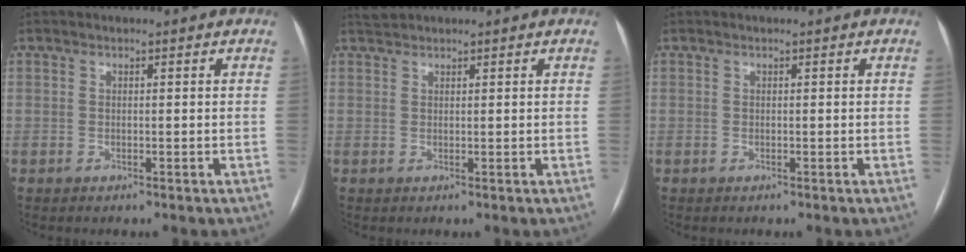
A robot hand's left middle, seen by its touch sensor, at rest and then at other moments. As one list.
[{"total": 1.2, "force": [1.2, 0.1, 0.0], "torque": [-0.006, 0.012, 0.029]}, {"total": 0.0}]